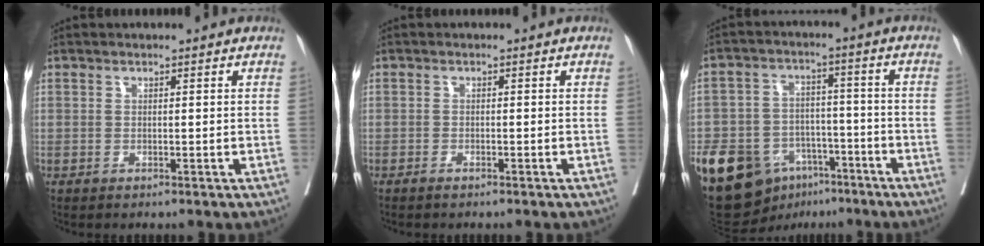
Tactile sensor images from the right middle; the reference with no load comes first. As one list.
[{"total": 1.4, "force": [-1.2, 0.2, 0.8], "torque": [-0.016, -0.002, -0.015]}, {"total": 15.1, "force": [-8.5, 10.0, 7.5], "torque": [-0.134, 0.018, -0.134]}]